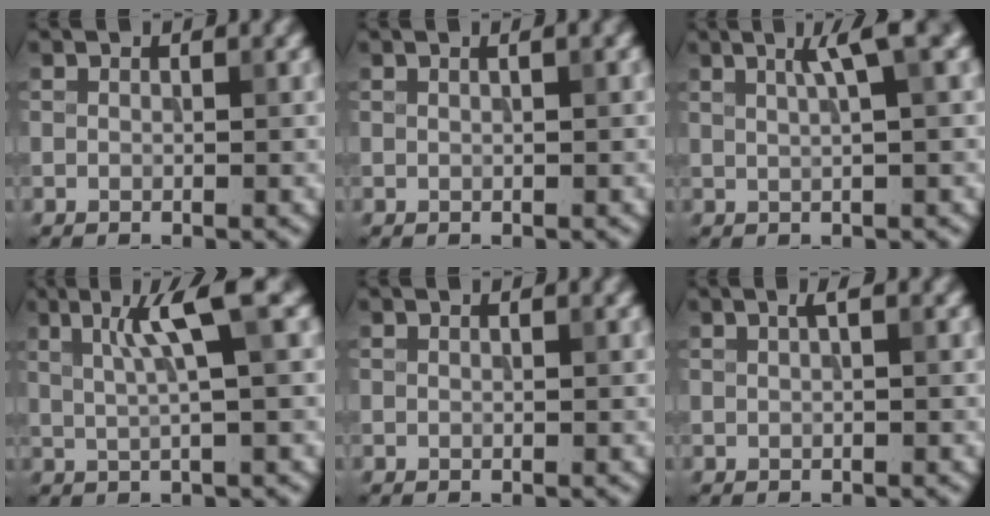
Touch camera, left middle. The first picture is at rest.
{"total": 1.3, "force": [0.5, 0.4, 1.1], "torque": [-0.012, 0.004, -0.002]}
{"total": 3.4, "force": [1.5, 0.4, 3.0], "torque": [-0.039, 0.008, 0.023]}
{"total": 4.8, "force": [1.7, 0.5, 4.5], "torque": [-0.073, 0.004, 0.030]}
{"total": 0.0}
{"total": 1.0, "force": [0.4, 0.2, 0.9], "torque": [-0.016, 0.006, 0.005]}